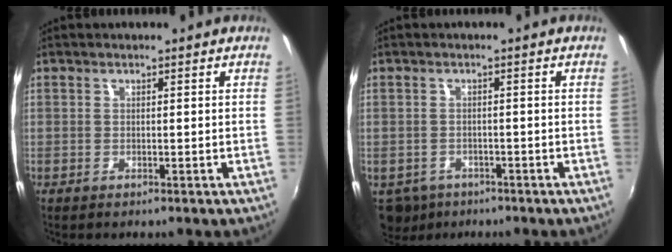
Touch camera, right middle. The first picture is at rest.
{"total": 5.5, "force": [-3.3, 3.9, 2.0], "torque": [-0.052, -0.014, -0.047]}